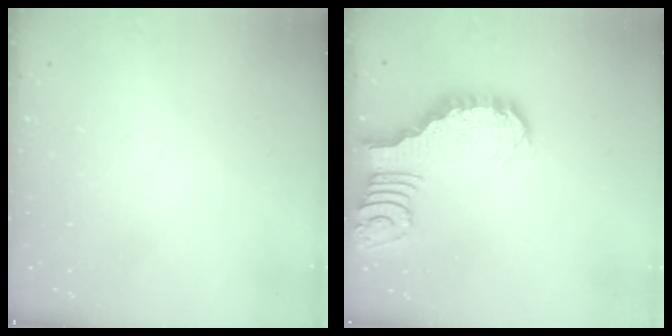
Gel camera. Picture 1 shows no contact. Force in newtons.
{"total": 2.8, "press": 2.8, "slide": 0.4}